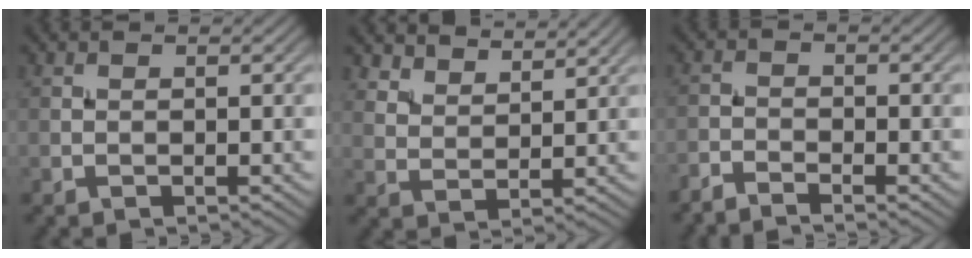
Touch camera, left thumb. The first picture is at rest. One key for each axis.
{"total": 5.2, "fx": 4.6, "fy": 1.8, "fz": 1.8, "tx": -0.046, "ty": -0.016, "tz": 0.108}
{"total": 2.6, "fx": -2.5, "fy": 0.3, "fz": 0.7, "tx": -0.015, "ty": -0.004, "tz": -0.056}